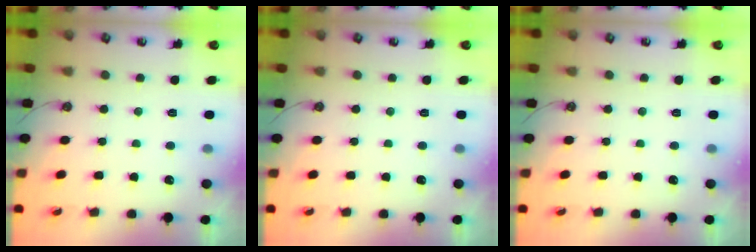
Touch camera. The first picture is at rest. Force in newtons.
{"total": 0.0}
{"total": 0.0}